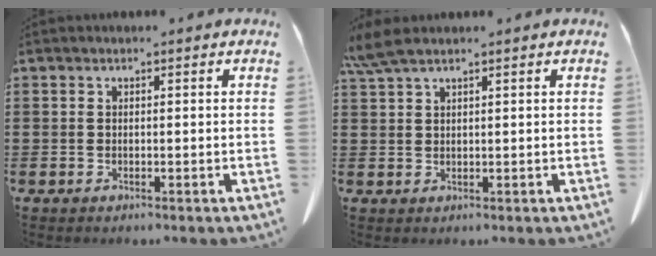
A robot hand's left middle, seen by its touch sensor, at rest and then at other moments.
{"total": 3.5, "force": [2.3, 0.6, 2.5], "torque": [-0.062, -0.001, 0.042]}